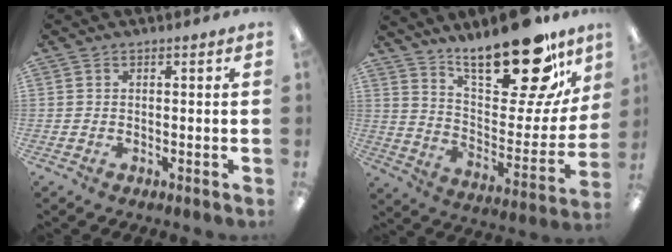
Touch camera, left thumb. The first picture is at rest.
{"total": 24.9, "force": [18.1, 8.5, 14.9], "torque": [-0.211, -0.125, 0.299]}